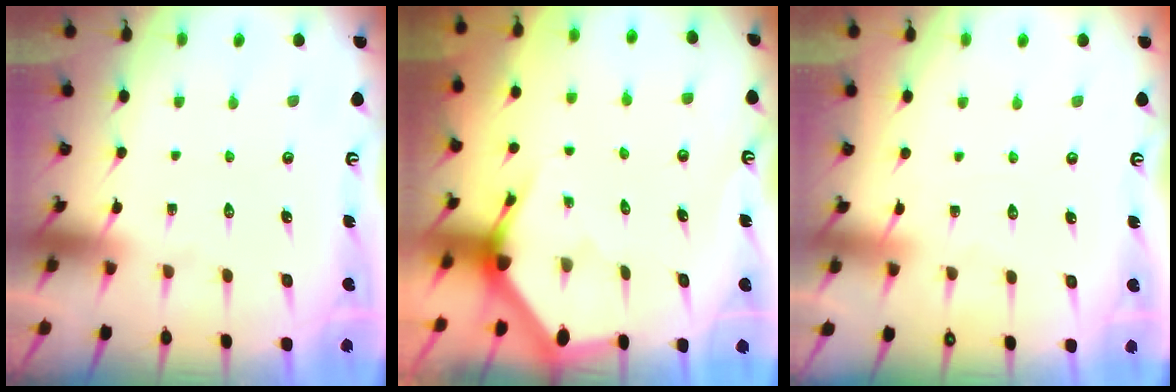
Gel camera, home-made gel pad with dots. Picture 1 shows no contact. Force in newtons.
{"total": 2.9, "press": 2.9, "slide": 0.2}
{"total": 3.3, "press": 3.2, "slide": 0.4}